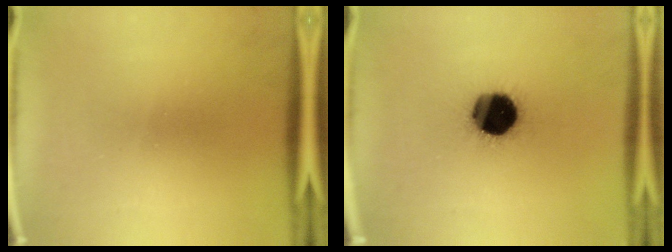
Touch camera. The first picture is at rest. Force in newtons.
{"total": 17.6}